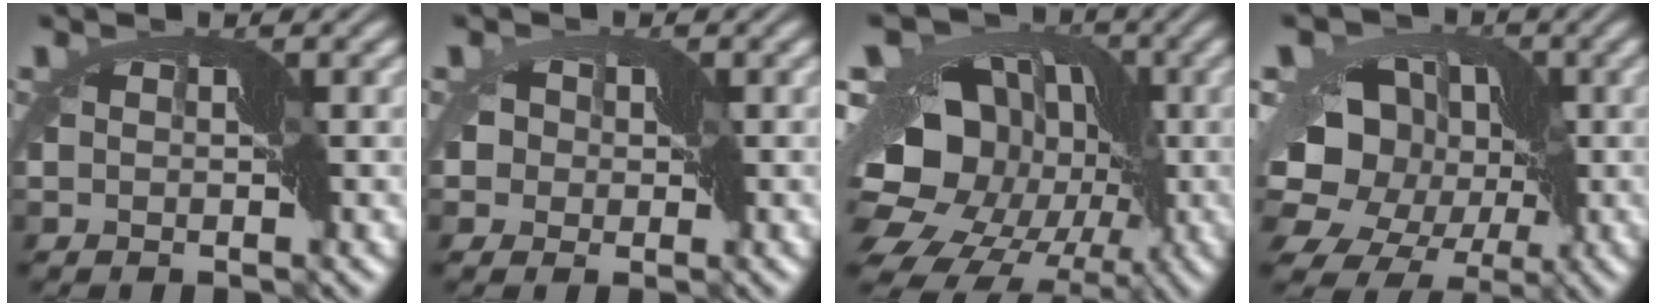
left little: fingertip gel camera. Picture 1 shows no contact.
{"total": 4.0, "force": [-0.6, 3.7, 1.4], "torque": [-0.003, 0.027, -0.034]}
{"total": 19.1, "force": [-3.0, 16.0, 10.0], "torque": [-0.176, 0.024, -0.085]}
{"total": 13.4, "force": [-1.3, 11.0, 7.5], "torque": [-0.121, -0.004, -0.046]}